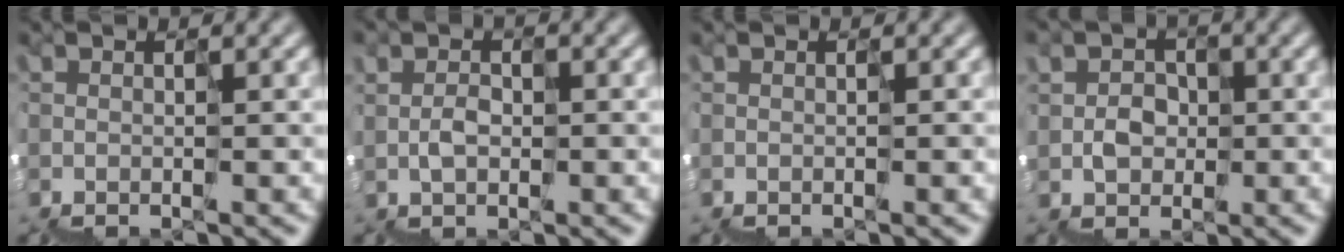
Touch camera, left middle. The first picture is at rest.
{"total": 1.0, "force": [0.8, 0.4, -0.4], "torque": [0.012, 0.014, 0.016]}
{"total": 0.0}
{"total": 2.1, "force": [0.4, 2.0, 0.1], "torque": [0.006, 0.013, 0.009]}